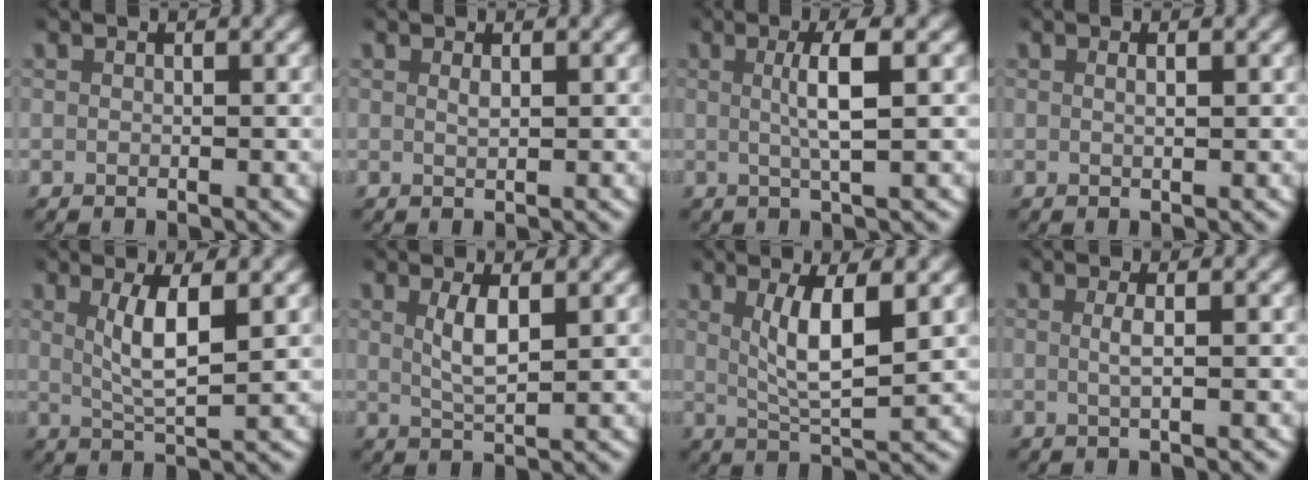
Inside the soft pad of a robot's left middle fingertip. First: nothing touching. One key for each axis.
{"total": 0.7, "fx": 0.4, "fy": 0.0, "fz": 0.6, "tx": -0.013, "ty": -0.003, "tz": 0.010}
{"total": 3.4, "fx": 0.7, "fy": -0.1, "fz": 3.3, "tx": -0.061, "ty": 0.004, "tz": 0.010}
{"total": 0.8, "fx": 0.3, "fy": -0.1, "fz": 0.7, "tx": -0.014, "ty": 0.000, "tz": 0.005}
{"total": 4.1, "fx": 1.1, "fy": 0.8, "fz": 3.8, "tx": -0.072, "ty": -0.008, "tz": 0.025}
{"total": 2.7, "fx": 0.9, "fy": 0.4, "fz": 2.5, "tx": -0.053, "ty": -0.006, "tz": 0.022}
{"total": 4.9, "fx": 1.4, "fy": 1.1, "fz": 4.6, "tx": -0.079, "ty": -0.008, "tz": 0.031}
{"total": 1.3, "fx": 0.2, "fy": -0.2, "fz": 1.3, "tx": -0.031, "ty": -0.002, "tz": 0.005}